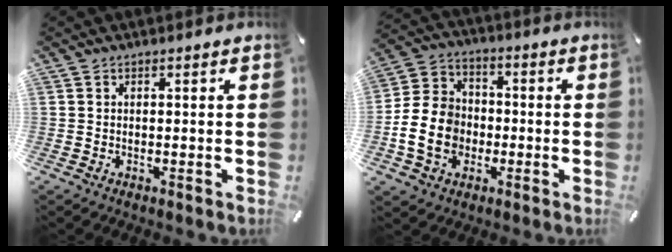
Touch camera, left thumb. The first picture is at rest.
{"total": 12.4, "force": [-3.4, 10.2, 6.1], "torque": [-0.144, 0.029, -0.060]}